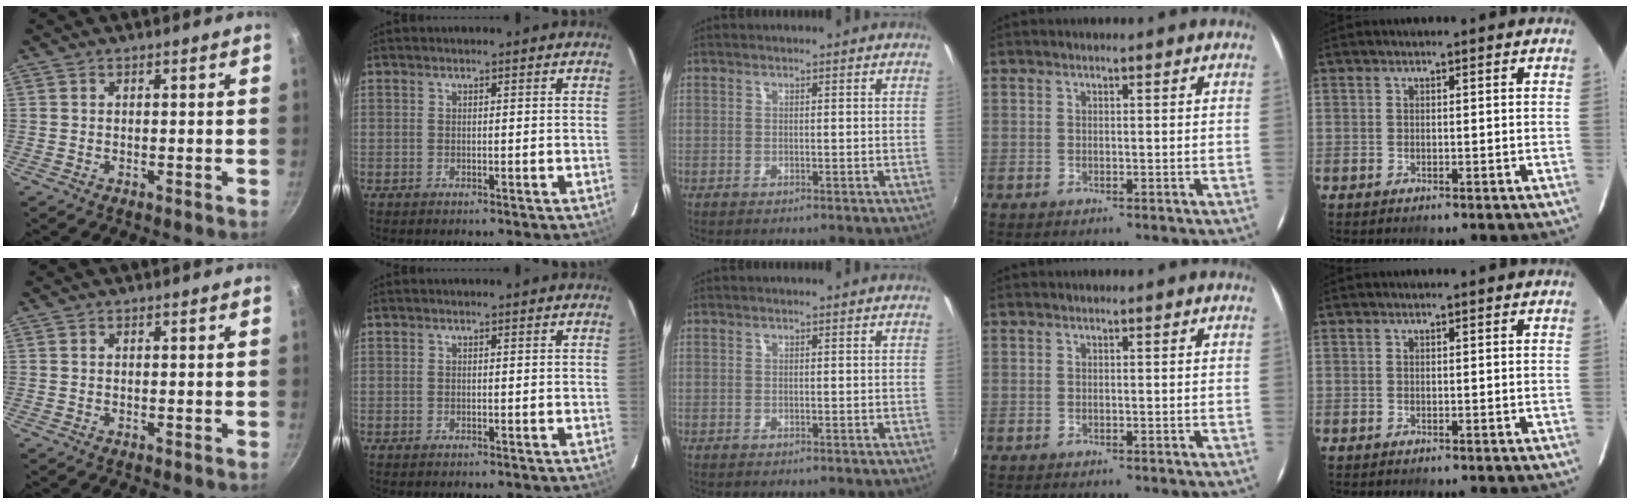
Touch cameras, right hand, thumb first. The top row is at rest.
{}